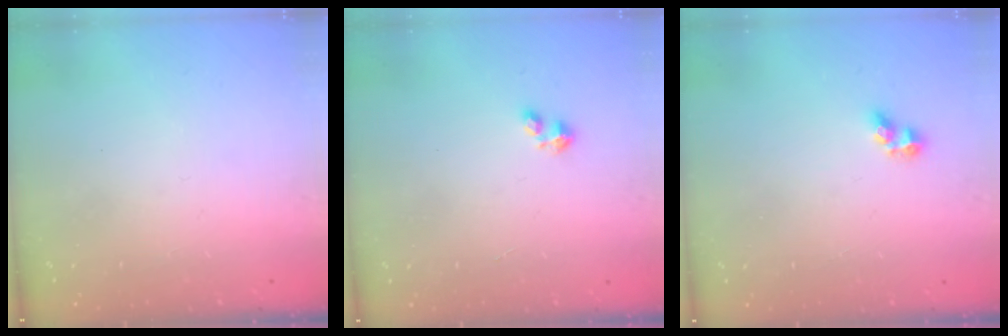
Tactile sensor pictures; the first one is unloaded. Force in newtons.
{"total": 1.8, "press": 1.8, "slide": 0.4}
{"total": 3.3, "press": 3.3, "slide": 0.2}